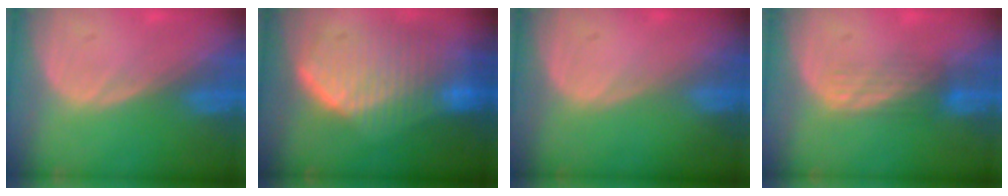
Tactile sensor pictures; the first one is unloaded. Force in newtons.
{"total": 10.5, "press": 9.2, "slide": 5.0}
{"total": 0.0}
{"total": 3.4, "press": 3.0, "slide": 1.7}